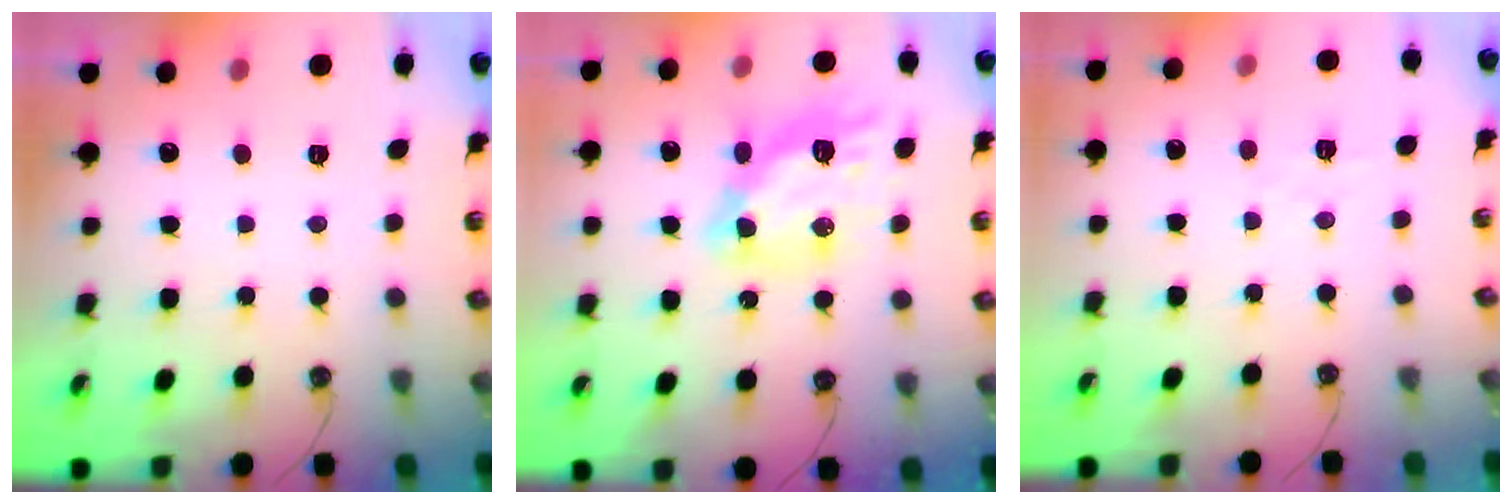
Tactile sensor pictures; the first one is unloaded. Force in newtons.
{"total": 13.2, "press": 13.1, "slide": 1.6}
{"total": 3.7, "press": 3.7, "slide": 0.5}